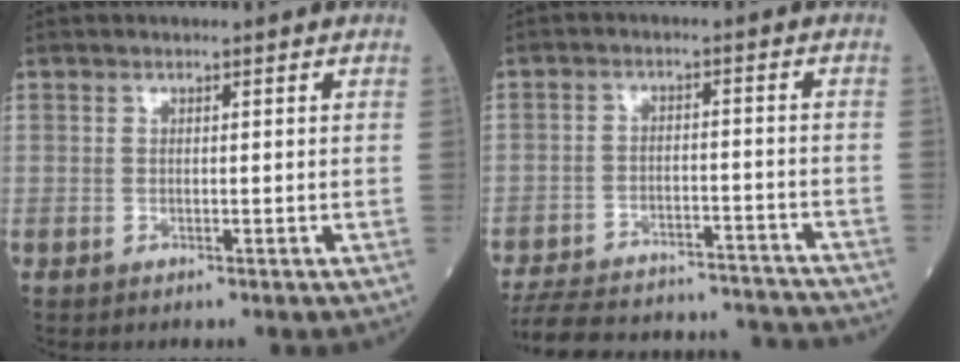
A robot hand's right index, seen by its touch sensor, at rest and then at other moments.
{"total": 22.2, "force": [-20.8, 4.4, 6.4], "torque": [-0.129, -0.005, -0.282]}